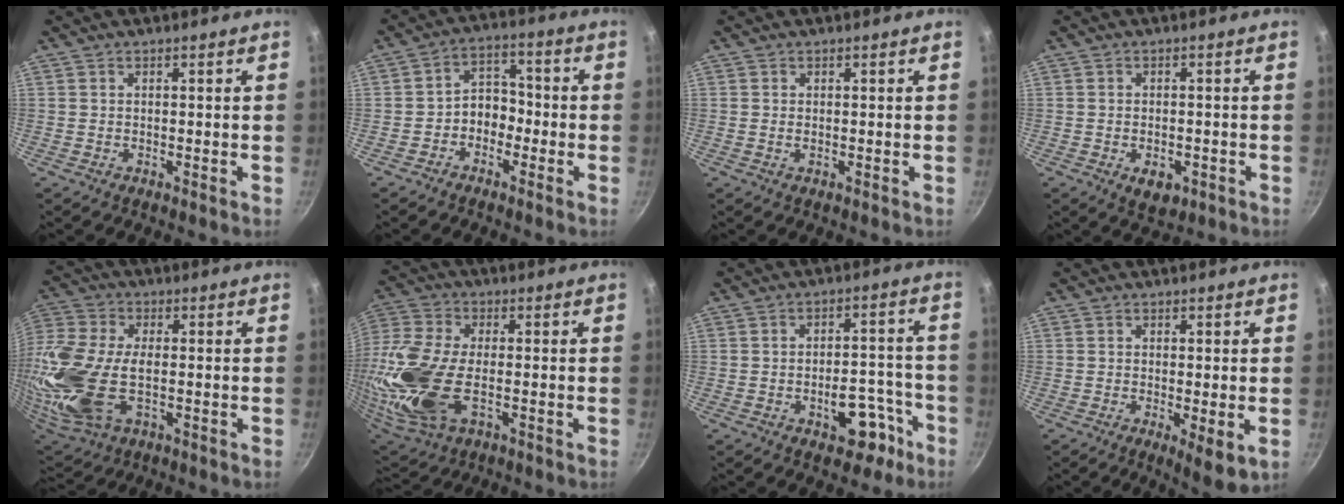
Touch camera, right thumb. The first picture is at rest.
{"total": 6.2, "force": [-2.1, 4.8, 3.4], "torque": [-0.023, 0.036, -0.050]}
{"total": 0.0}
{"total": 4.4, "force": [-1.7, 2.7, 3.0], "torque": [-0.035, 0.008, -0.018]}
{"total": 24.9, "force": [-3.7, 14.0, 20.3], "torque": [-0.536, -0.021, -0.056]}
{"total": 22.9, "force": [-4.2, 12.1, 19.0], "torque": [-0.485, -0.016, -0.067]}
{"total": 9.1, "force": [-4.7, 5.0, 5.9], "torque": [-0.052, 0.052, -0.059]}
{"total": 5.4, "force": [-1.4, 1.5, 5.0], "torque": [-0.083, -0.018, -0.020]}